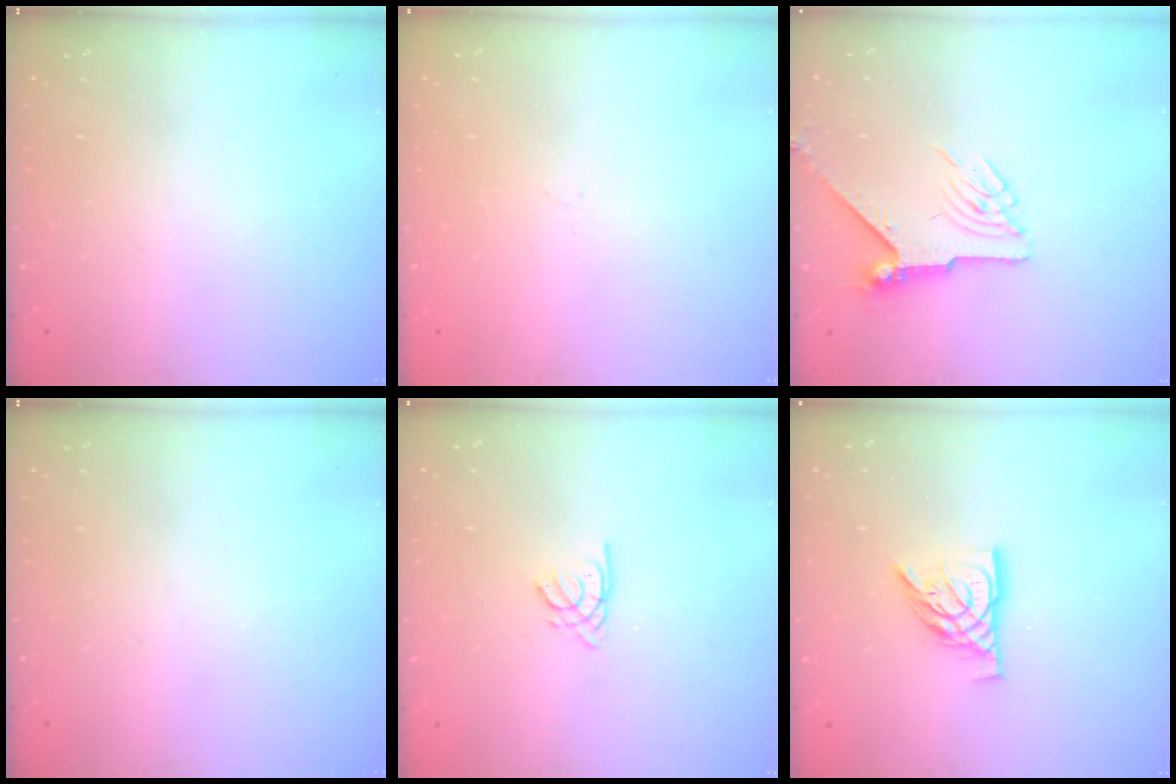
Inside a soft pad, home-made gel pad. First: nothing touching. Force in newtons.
{"total": 0.9, "press": 0.9, "slide": 0.2}
{"total": 6.7, "press": 6.7, "slide": 0.1}
{"total": 0.0}
{"total": 1.5, "press": 1.5, "slide": 0.1}
{"total": 10.7, "press": 10.6, "slide": 1.0}